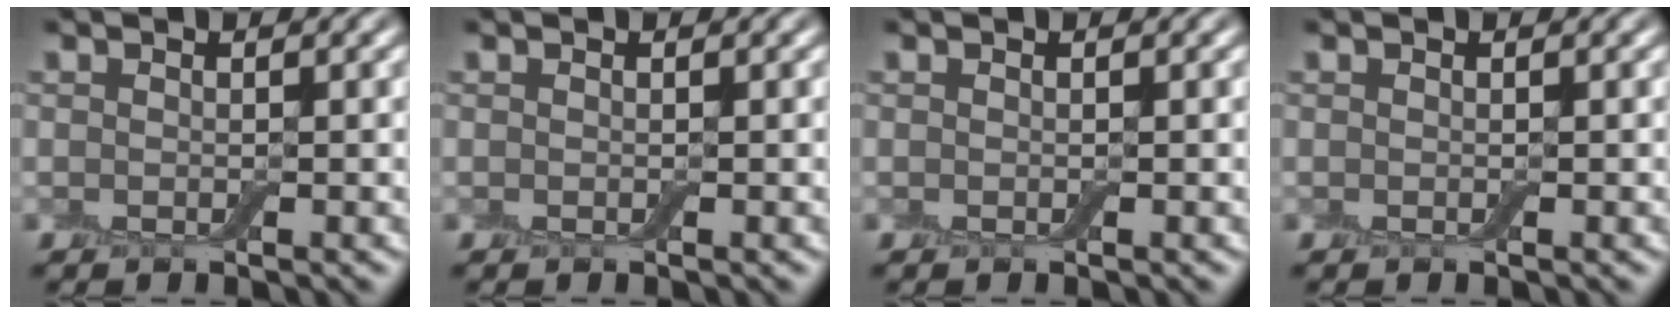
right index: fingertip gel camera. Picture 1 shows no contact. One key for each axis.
{"total": 0.0}
{"total": 0.0}
{"total": 0.0}